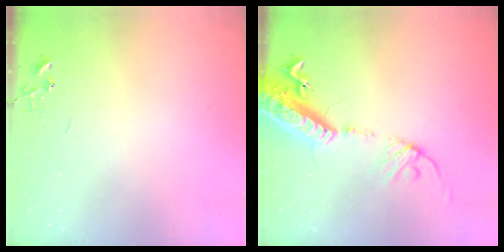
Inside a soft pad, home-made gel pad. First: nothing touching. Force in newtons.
{"total": 17.9, "press": 17.4, "slide": 4.2}